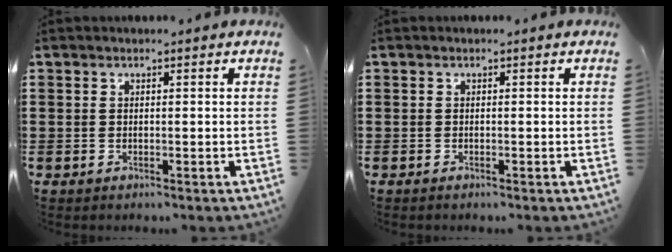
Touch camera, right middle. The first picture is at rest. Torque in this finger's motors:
{"motor_torque": [-0.13, 0.01, 0.02, -0.01]}